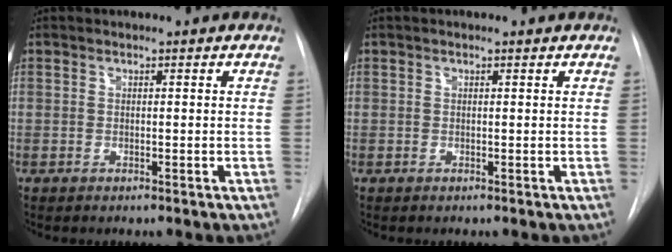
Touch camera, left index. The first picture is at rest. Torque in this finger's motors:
{"motor_torque": [-0.25, 0.00, -0.25, -0.01]}